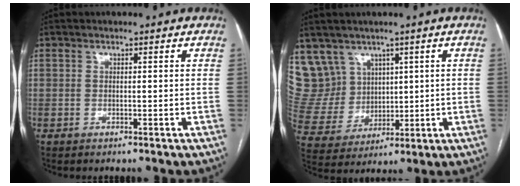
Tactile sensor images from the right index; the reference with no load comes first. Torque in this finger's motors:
{"motor_torque": [-0.61, 0.58, -0.15, -0.03]}